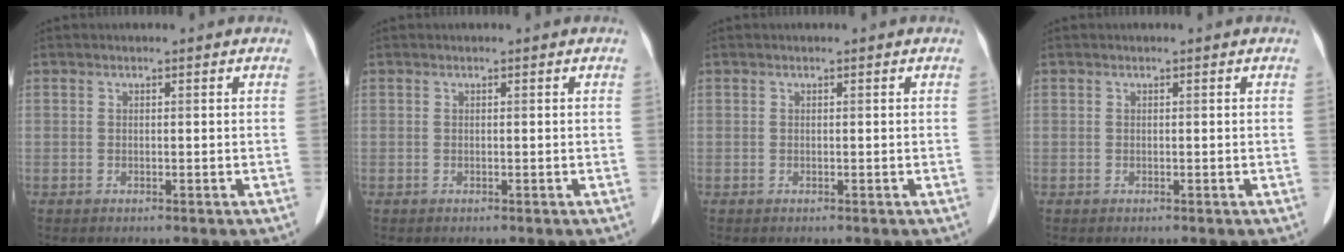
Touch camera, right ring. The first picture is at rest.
{"total": 0.0}
{"total": 0.0}
{"total": 0.0}